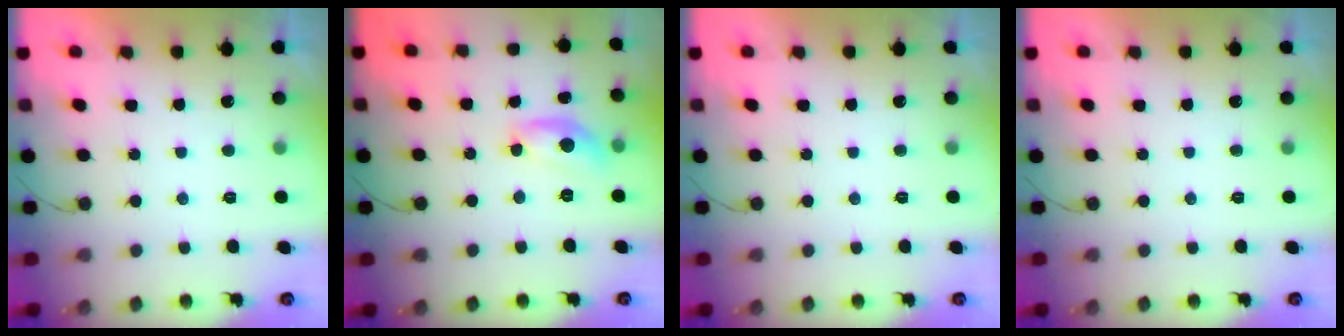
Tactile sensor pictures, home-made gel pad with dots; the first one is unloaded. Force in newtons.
{"total": 11.1, "press": 11.1, "slide": 0.5}
{"total": 0.0}
{"total": 0.0}